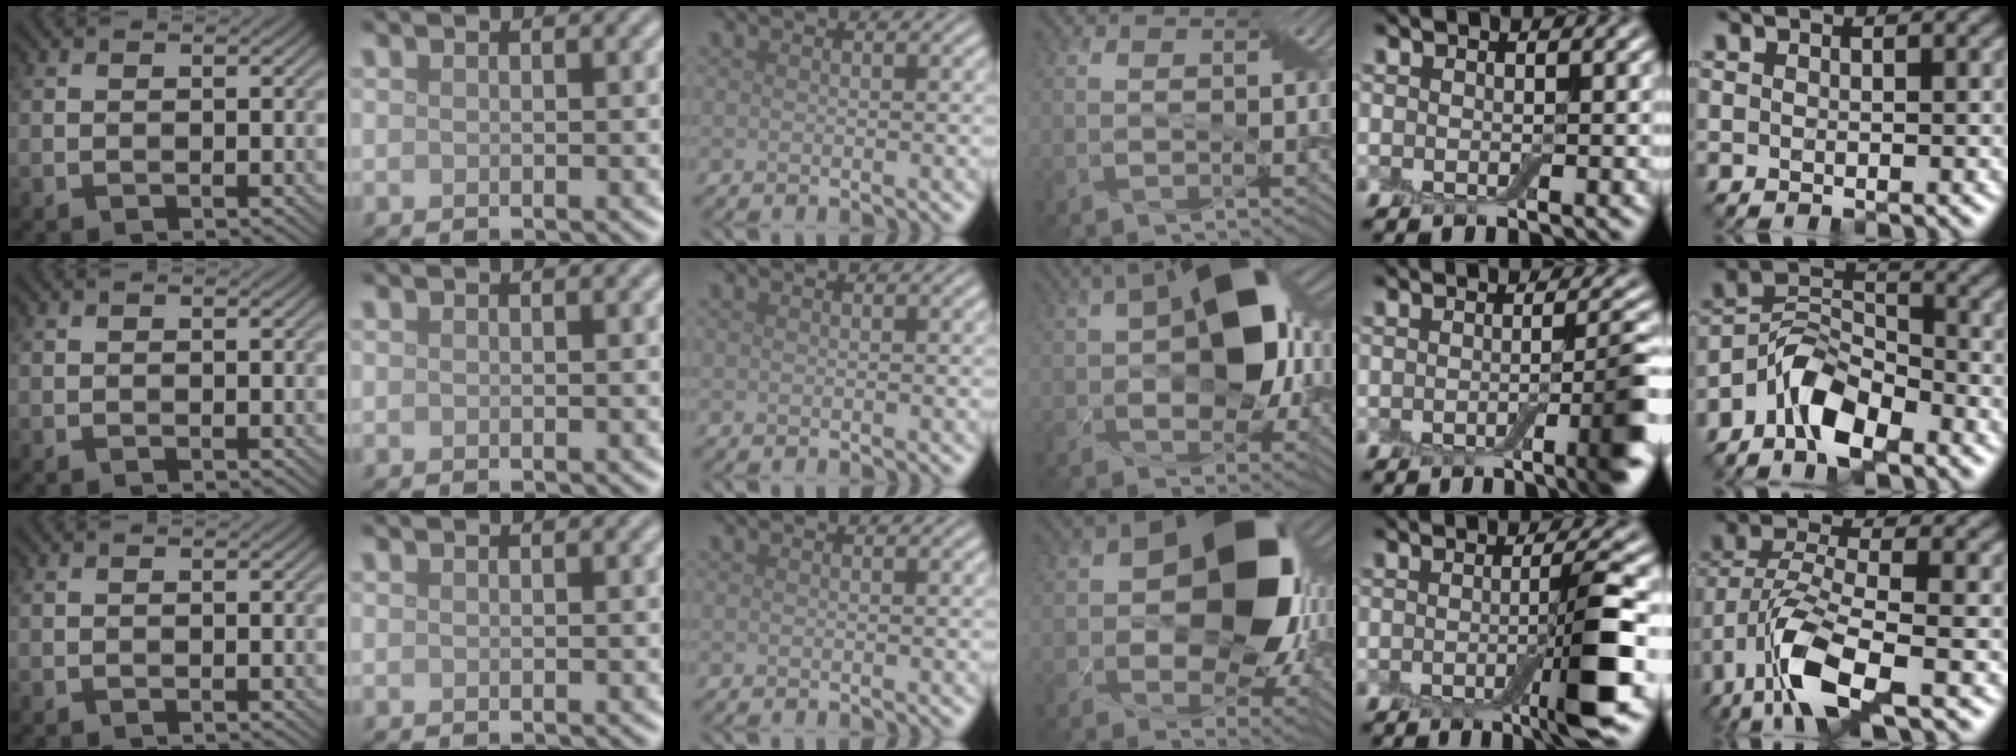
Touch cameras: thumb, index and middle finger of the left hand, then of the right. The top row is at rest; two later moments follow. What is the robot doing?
{"motion": "pour", "object": "cup"}